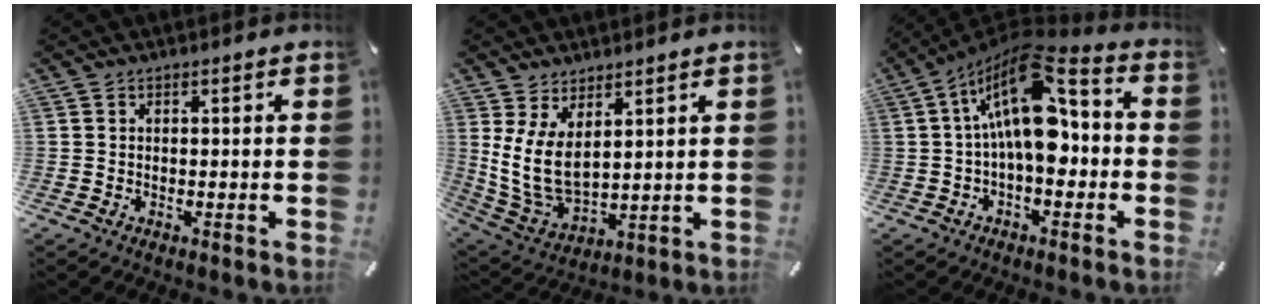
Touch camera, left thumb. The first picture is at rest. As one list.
[{"total": 9.8, "force": [3.7, 5.5, 7.2], "torque": [-0.174, -0.023, 0.076]}, {"total": 19.2, "force": [2.8, 9.4, 16.5], "torque": [-0.291, -0.020, 0.043]}]